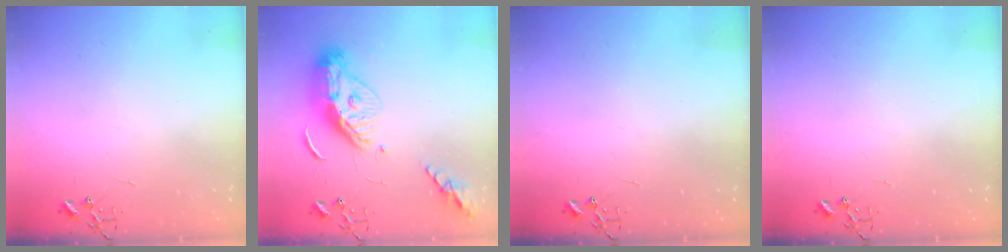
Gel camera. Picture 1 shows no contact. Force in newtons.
{"total": 14.7, "press": 14.6, "slide": 1.6}
{"total": 0.0}
{"total": 0.0}